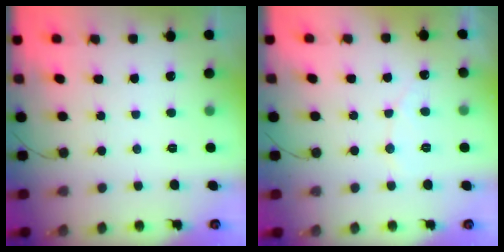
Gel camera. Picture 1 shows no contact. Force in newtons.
{"total": 4.5, "press": 4.5, "slide": 0.3}